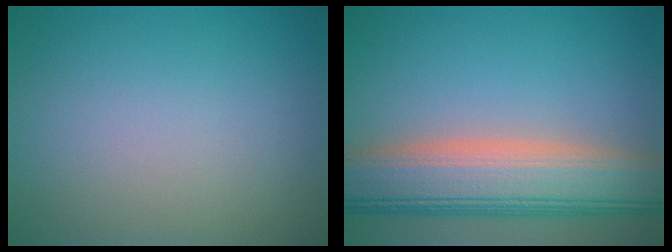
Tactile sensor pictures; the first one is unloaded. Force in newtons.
{"total": 9.5, "press": 9.5, "slide": 0.6}